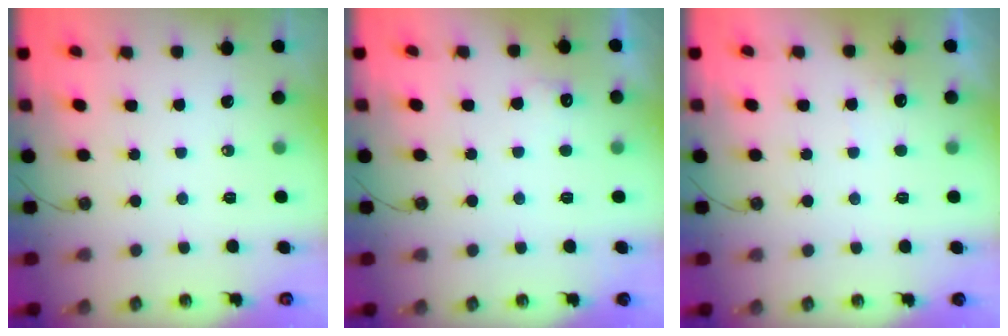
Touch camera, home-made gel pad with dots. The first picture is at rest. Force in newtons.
{"total": 4.8, "press": 4.7, "slide": 1.2}
{"total": 3.7, "press": 3.5, "slide": 1.1}